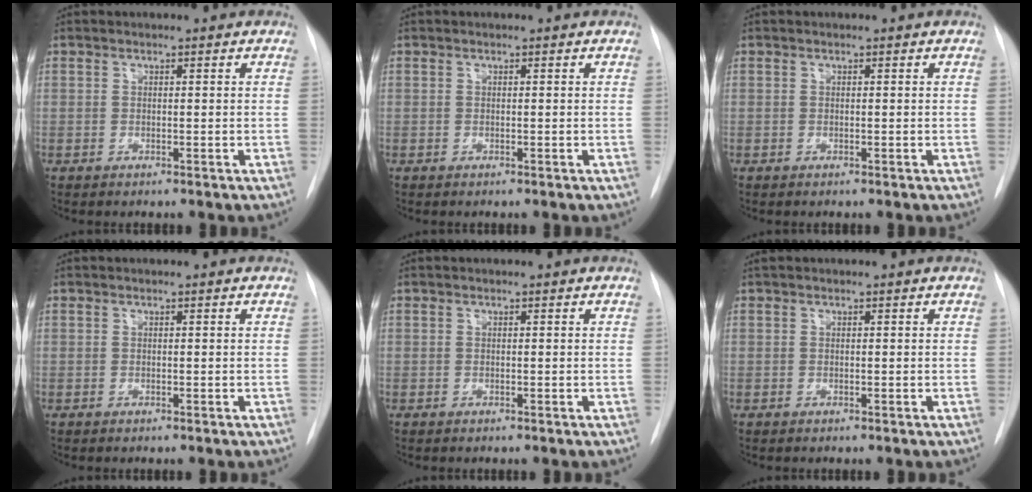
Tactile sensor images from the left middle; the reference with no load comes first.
{"total": 0.0}
{"total": 0.0}
{"total": 0.0}
{"total": 0.0}
{"total": 0.0}